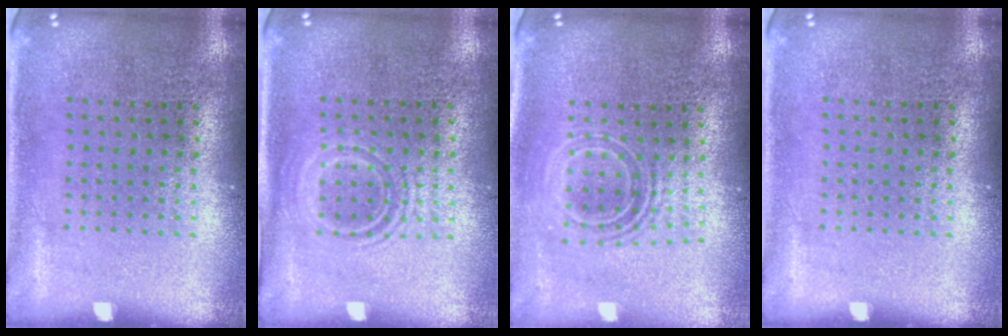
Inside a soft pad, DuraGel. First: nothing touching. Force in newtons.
{"total": 1.3, "press": 1.2, "slide": 0.6}
{"total": 1.6, "press": 1.3, "slide": 0.9}
{"total": 0.0}